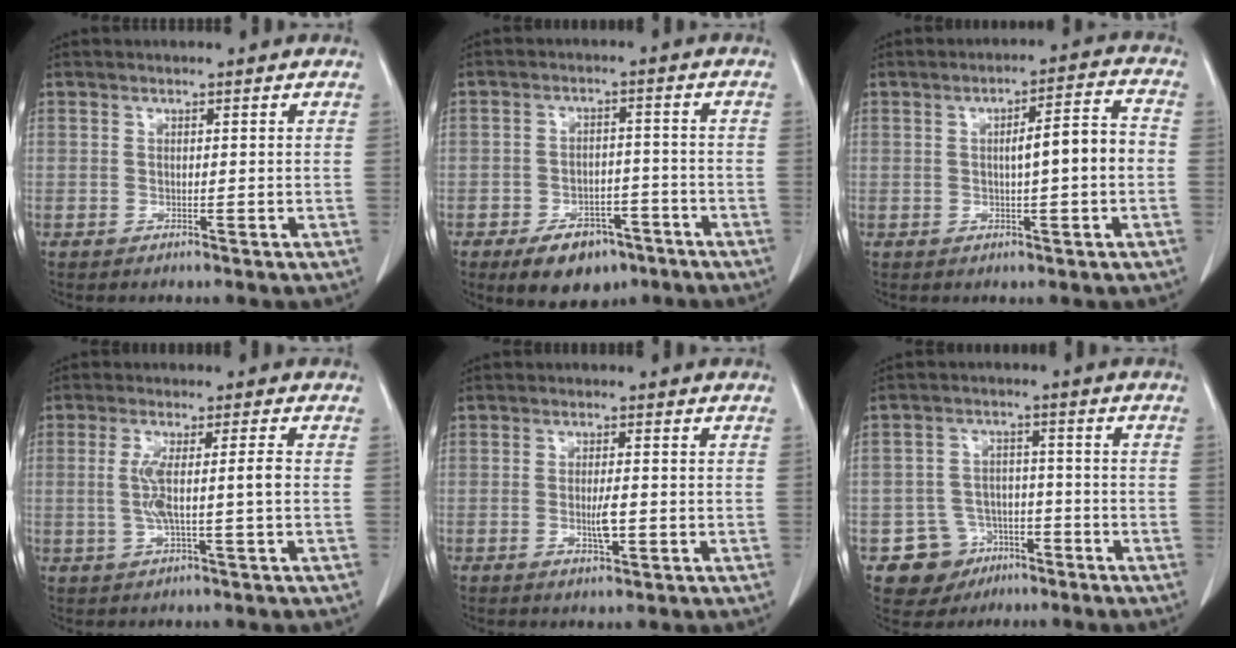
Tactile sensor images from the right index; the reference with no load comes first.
{"total": 8.5, "force": [-5.5, 4.7, 4.4], "torque": [-0.068, 0.003, -0.080]}
{"total": 6.8, "force": [-0.5, 0.7, 6.8], "torque": [-0.103, 0.019, -0.007]}
{"total": 5.7, "force": [-0.4, -0.1, 5.7], "torque": [-0.113, 0.005, -0.004]}
{"total": 3.3, "force": [-0.7, 0.7, 3.2], "torque": [-0.061, -0.003, -0.011]}
{"total": 7.2, "force": [-3.6, 6.2, 0.8], "torque": [-0.007, 0.012, -0.048]}